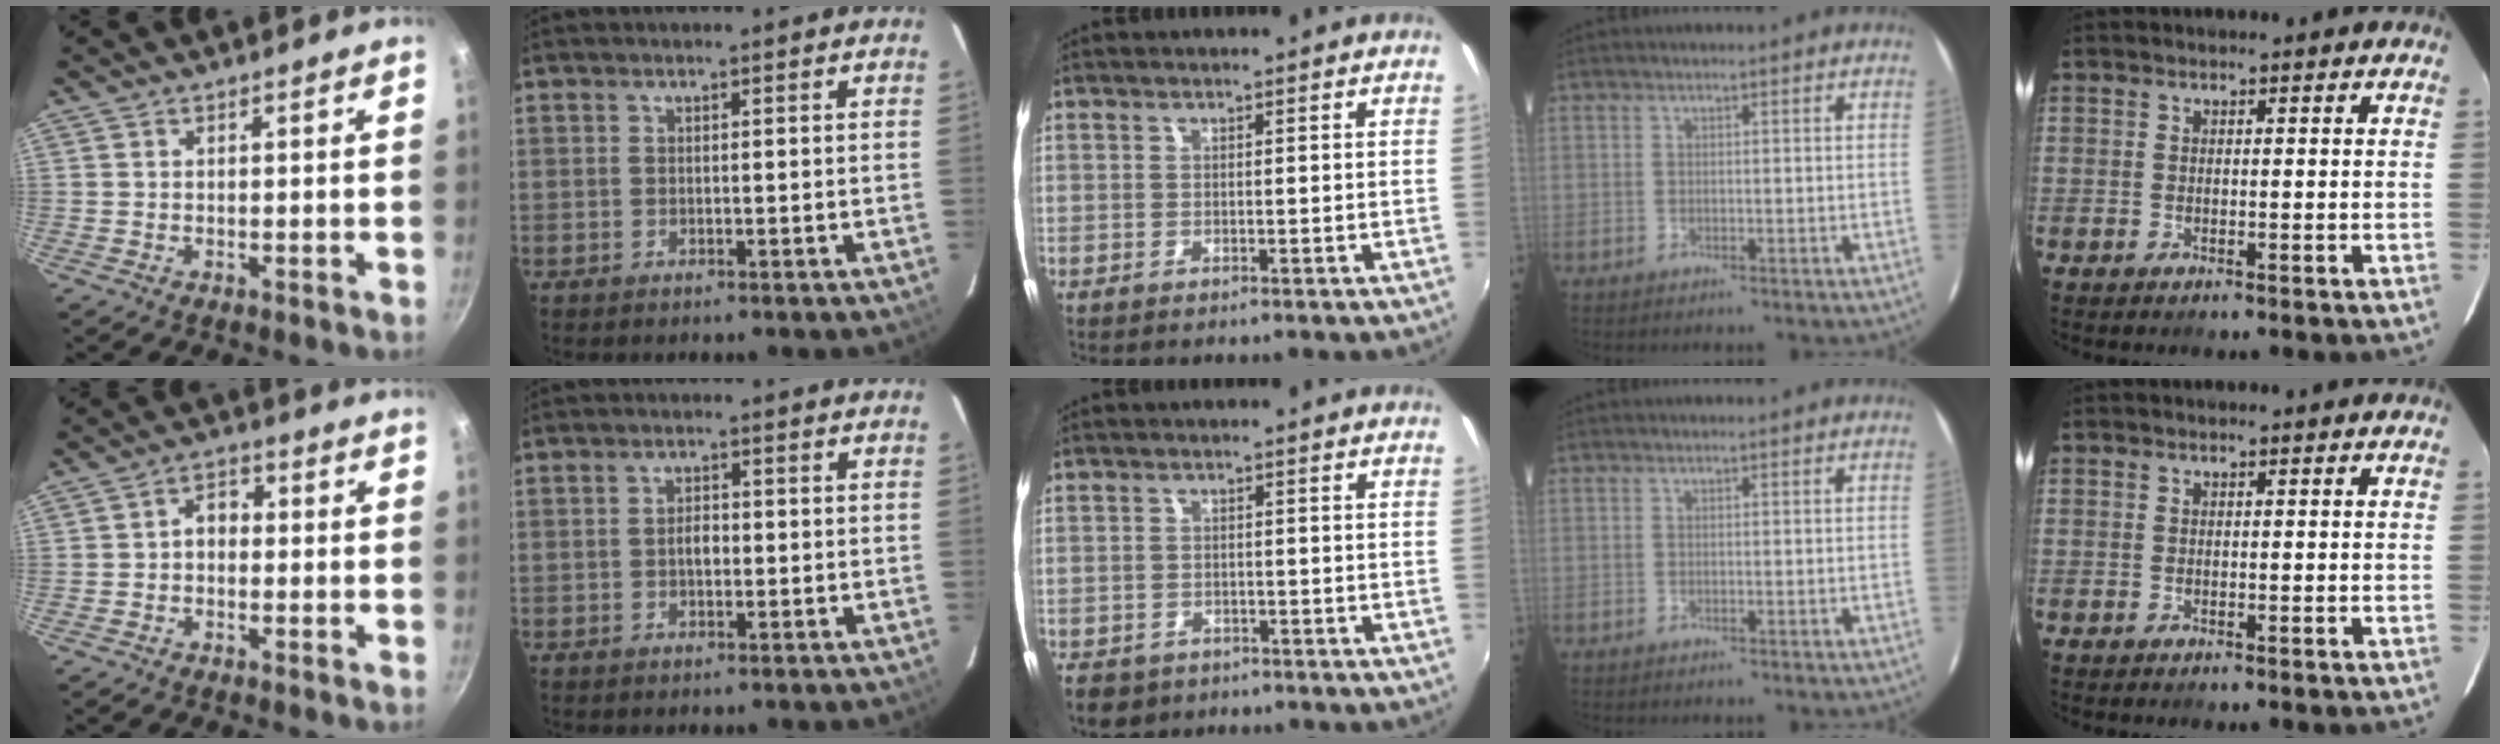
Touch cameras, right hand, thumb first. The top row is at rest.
{"thumb": {"total": 3.8, "force": [-0.5, 2.9, 2.5], "torque": [-0.025, 0.017, -0.019]}, "index": {"total": 2.1, "force": [-0.4, 1.3, 1.7], "torque": [-0.031, 0.007, -0.008]}, "middle": {"total": 5.6, "force": [-3.5, 3.8, 2.2], "torque": [-0.057, -0.014, -0.053]}}